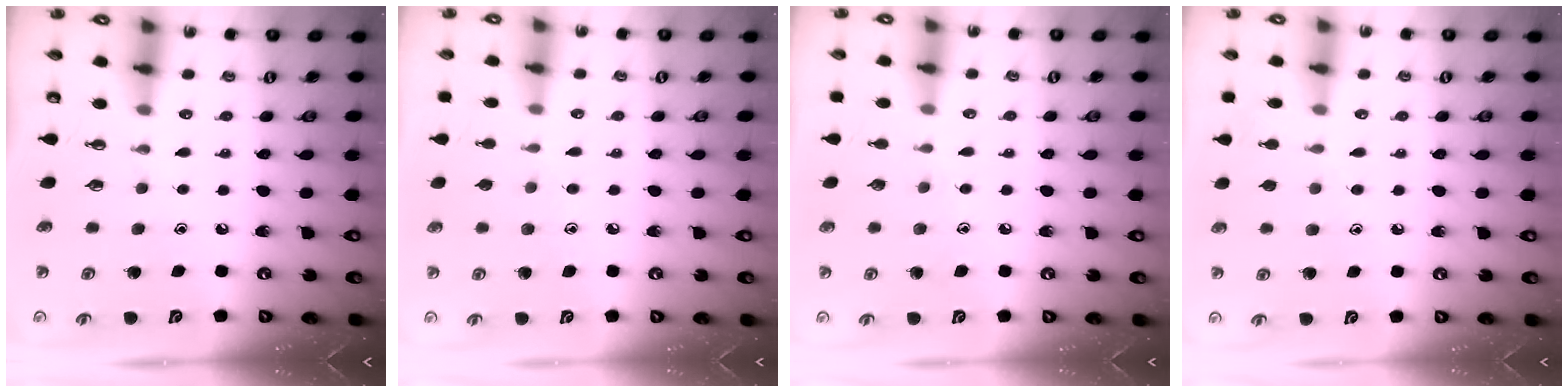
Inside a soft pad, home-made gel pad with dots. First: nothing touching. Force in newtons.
{"total": 6.2, "press": 6.2, "slide": 0.6}
{"total": 5.6, "press": 5.6, "slide": 0.6}
{"total": 7.8, "press": 7.8, "slide": 0.6}